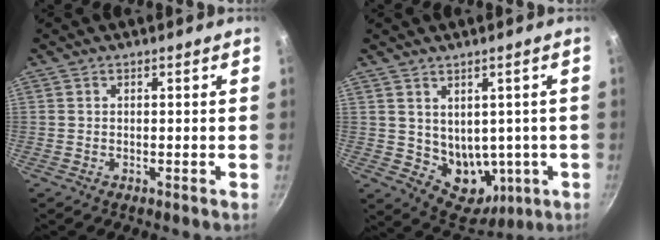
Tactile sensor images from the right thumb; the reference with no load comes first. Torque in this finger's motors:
{"motor_torque": [-0.56, 0.75, 0.36, 0.64, 0.01]}